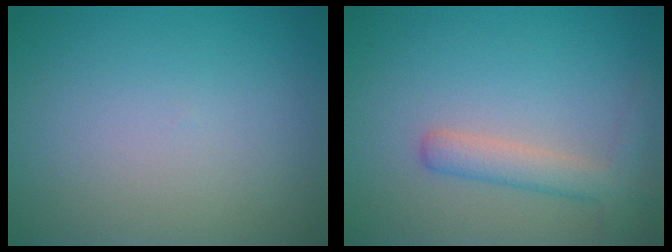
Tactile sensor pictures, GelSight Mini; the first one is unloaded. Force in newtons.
{"total": 2.8, "press": 2.8, "slide": 0.1}